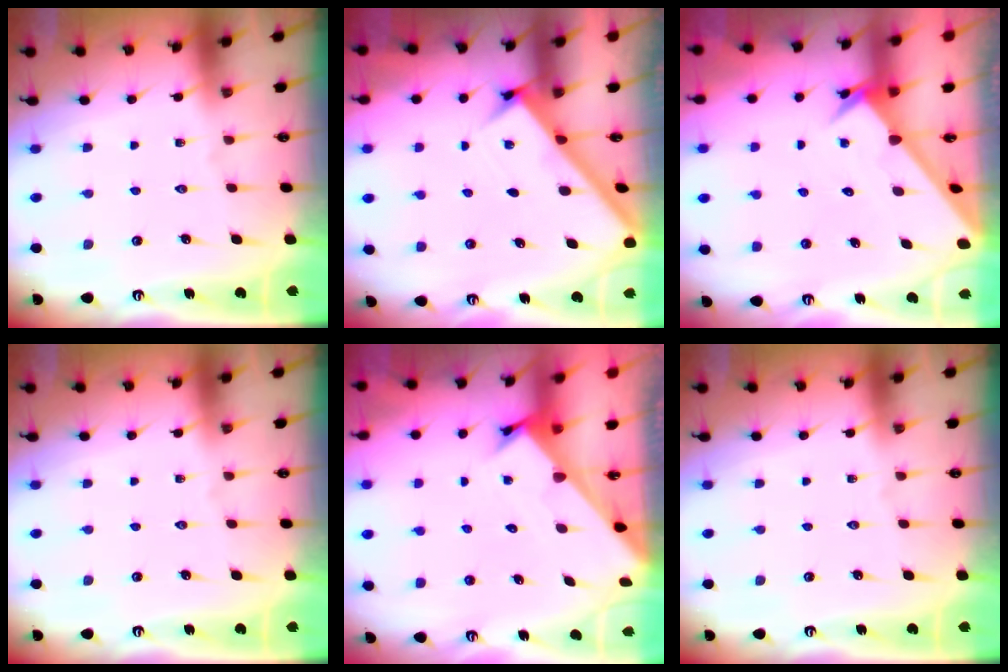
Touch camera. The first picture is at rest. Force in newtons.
{"total": 2.5, "press": 2.5, "slide": 0.3}
{"total": 2.9, "press": 2.9, "slide": 0.1}
{"total": 0.0}
{"total": 2.6, "press": 2.6, "slide": 0.3}
{"total": 0.0}